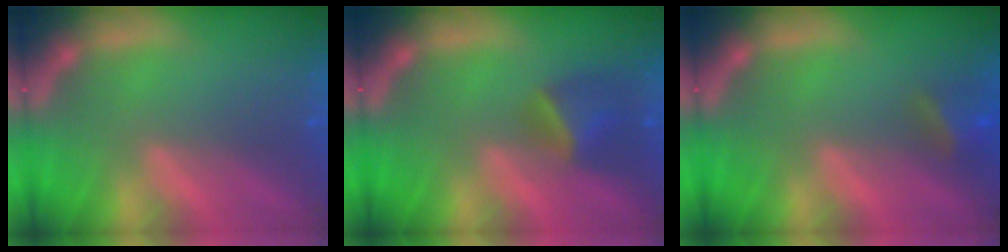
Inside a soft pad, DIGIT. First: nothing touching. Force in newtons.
{"total": 3.4}
{"total": 2.9}